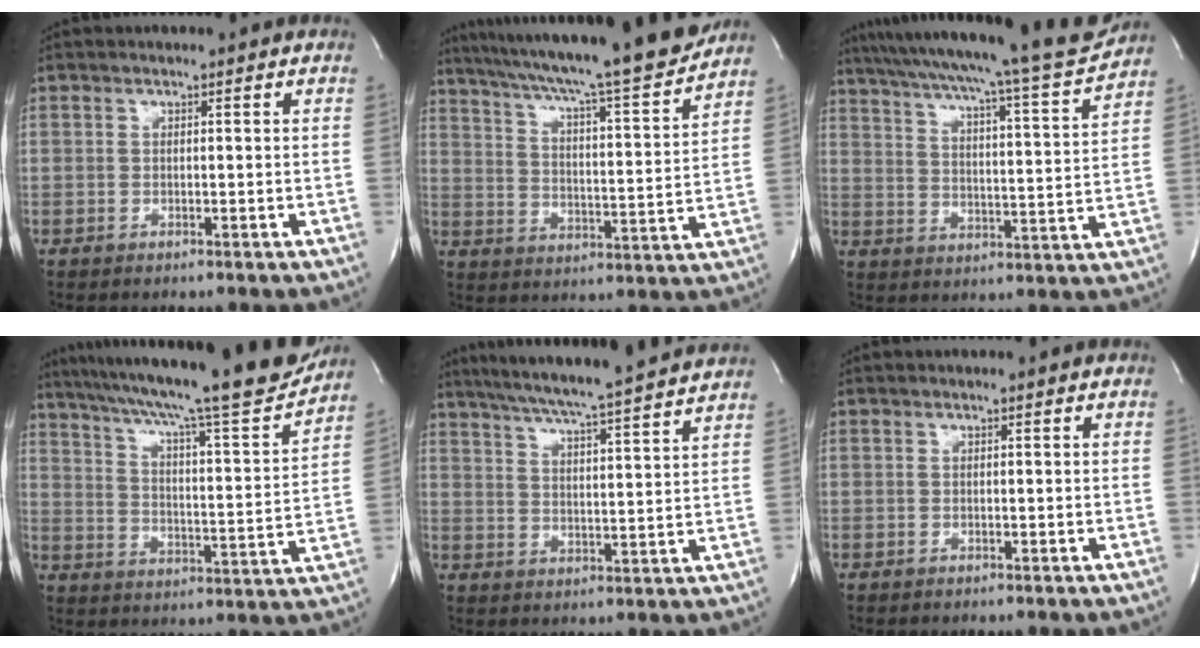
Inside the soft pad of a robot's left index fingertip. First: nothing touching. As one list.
[{"total": 22.8, "force": [20.0, 0.1, 10.9], "torque": [-0.185, -0.027, 0.286]}, {"total": 23.3, "force": [20.9, 0.1, 10.3], "torque": [-0.173, -0.038, 0.287]}, {"total": 24.9, "force": [21.3, 1.5, 12.9], "torque": [-0.219, -0.024, 0.296]}, {"total": 19.3, "force": [17.3, -0.6, 8.6], "torque": [-0.149, -0.006, 0.238]}, {"total": 0.0}]